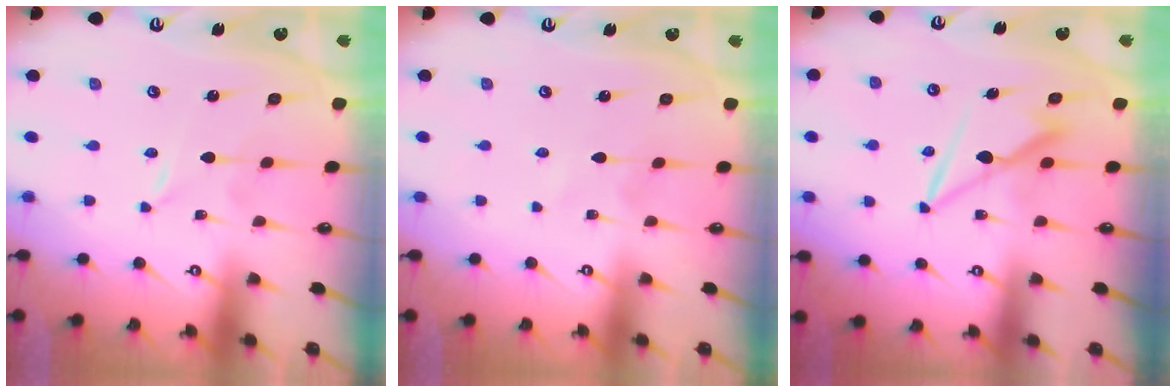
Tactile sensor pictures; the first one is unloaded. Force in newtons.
{"total": 1.1, "press": 1.1, "slide": 0.2}
{"total": 7.5, "press": 7.5, "slide": 0.6}